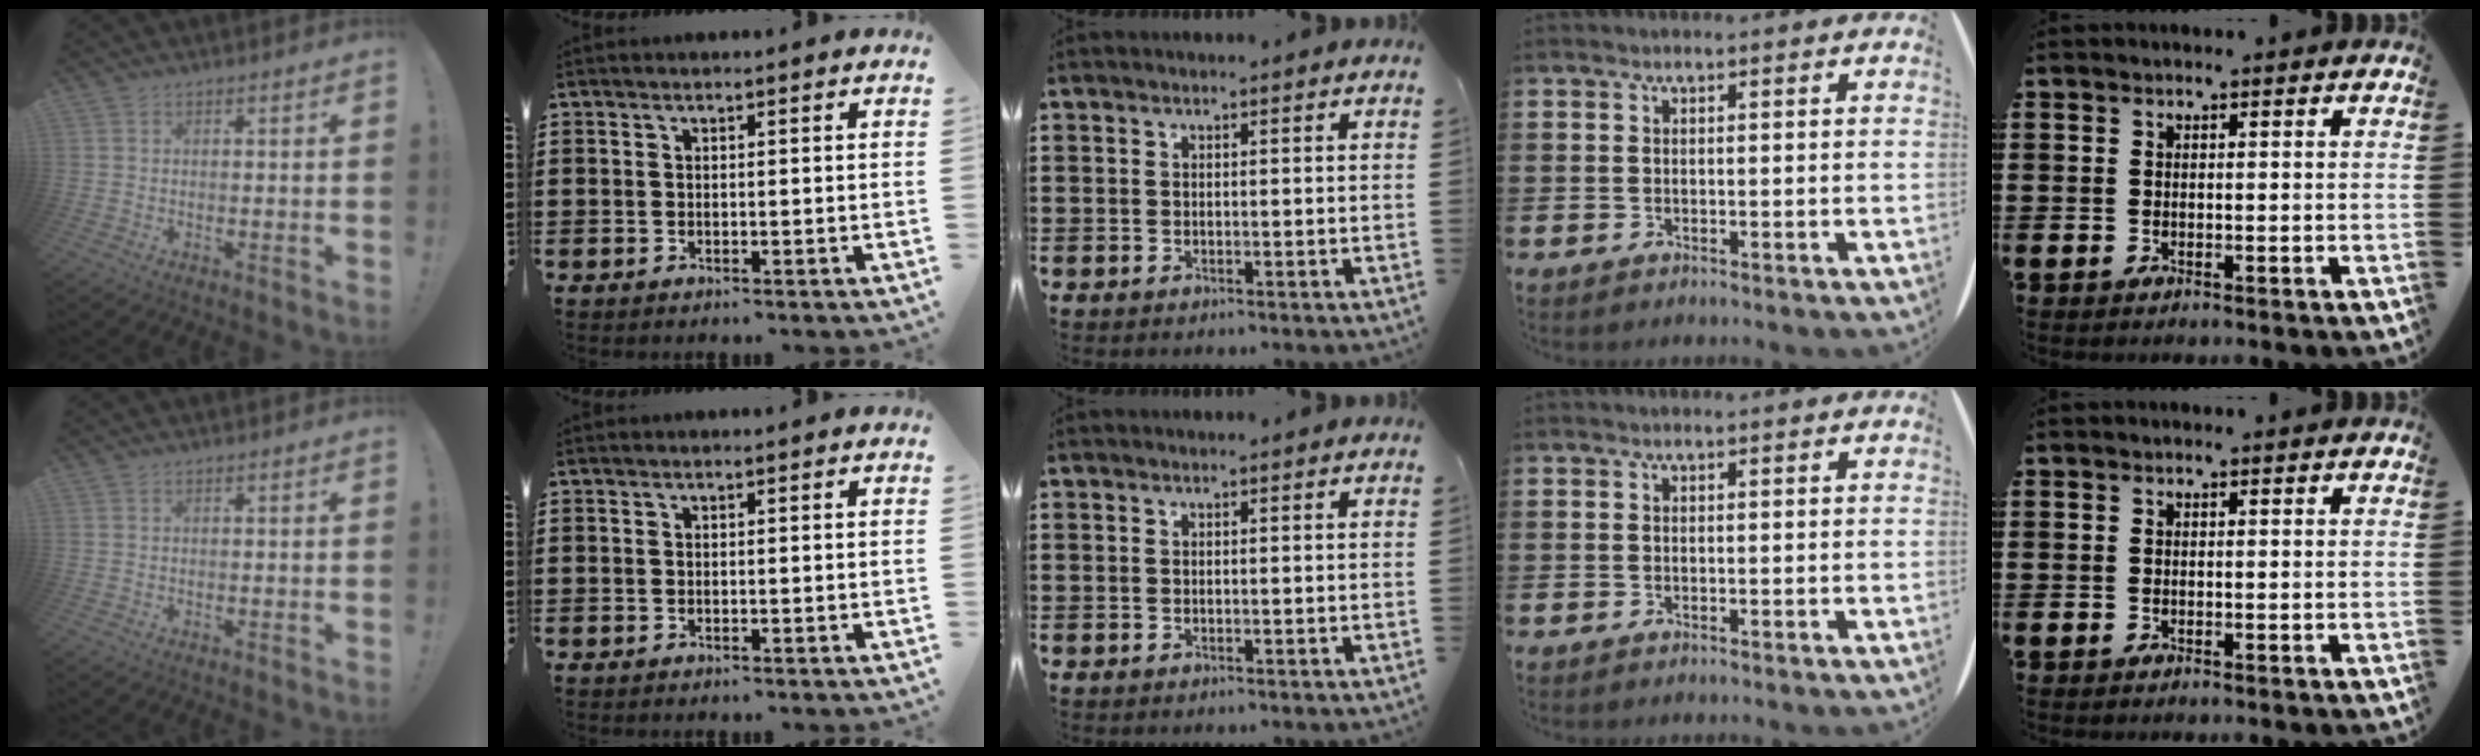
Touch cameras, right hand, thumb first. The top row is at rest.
{}